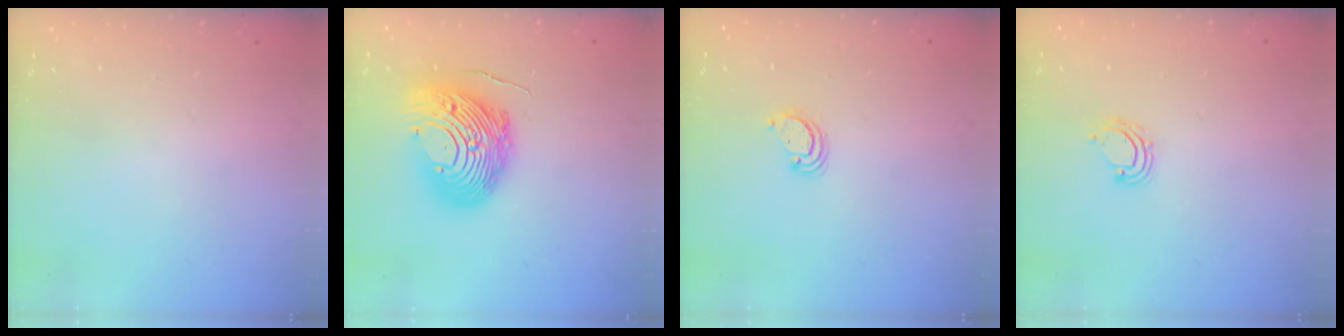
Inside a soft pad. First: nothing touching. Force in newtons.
{"total": 17.6, "press": 17.5, "slide": 2.2}
{"total": 2.3, "press": 2.3, "slide": 0.2}
{"total": 5.4, "press": 5.4, "slide": 0.3}